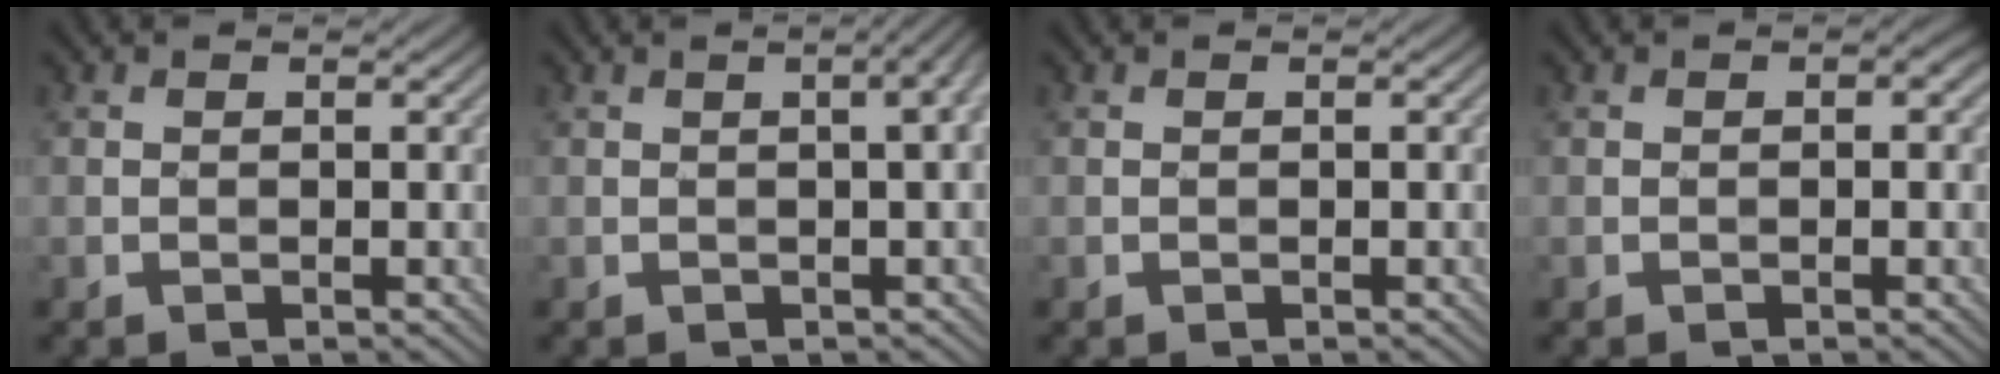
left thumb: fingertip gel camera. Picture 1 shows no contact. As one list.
[{"total": 4.5, "force": [0.5, 1.1, 4.3], "torque": [-0.052, 0.019, 0.003]}, {"total": 0.0}, {"total": 1.0, "force": [-0.1, 0.5, 0.8], "torque": [-0.010, 0.000, 0.001]}]